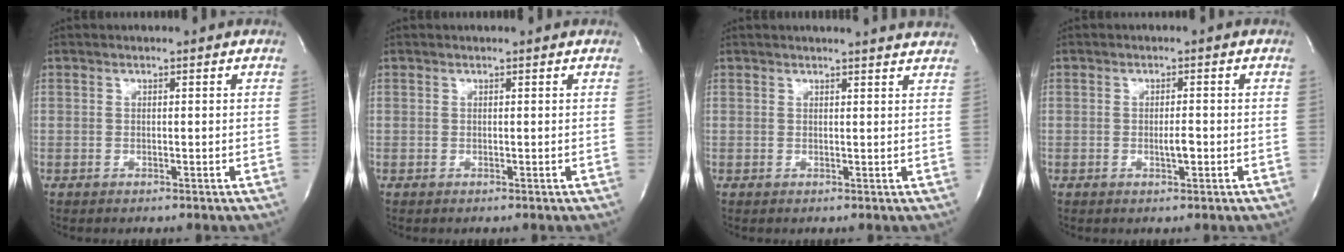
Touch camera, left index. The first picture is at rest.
{"total": 0.9, "force": [0.9, 0.0, 0.1], "torque": [-0.006, 0.005, 0.012]}
{"total": 7.1, "force": [6.8, -0.2, 1.9], "torque": [-0.024, -0.001, 0.060]}
{"total": 1.7, "force": [-0.5, 0.3, 1.6], "torque": [-0.028, -0.001, -0.010]}